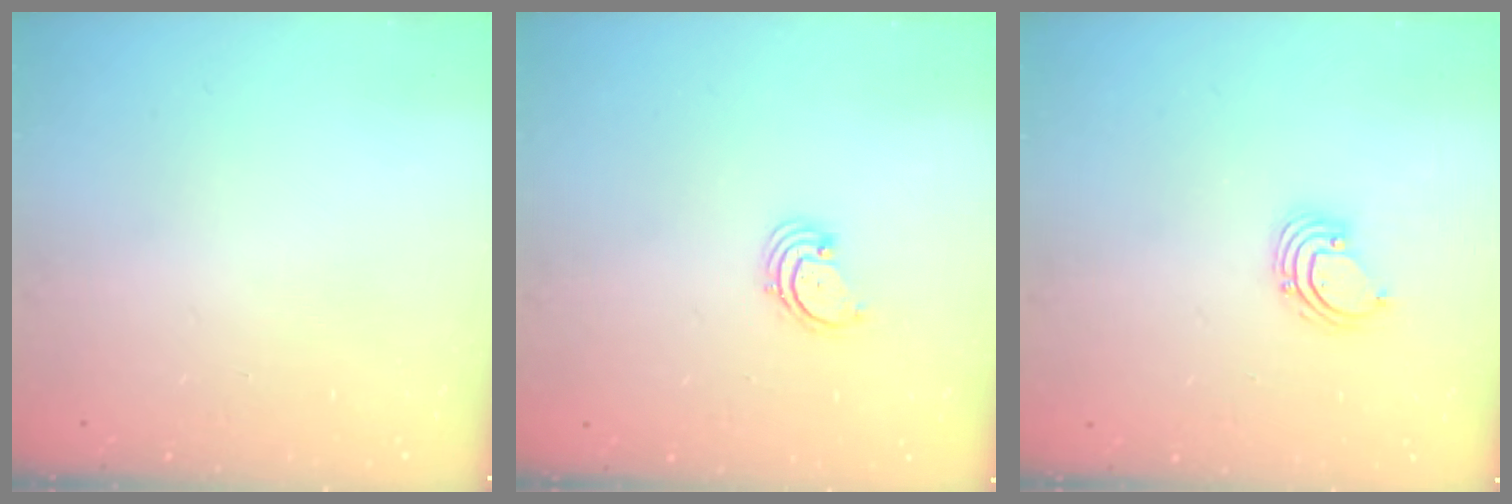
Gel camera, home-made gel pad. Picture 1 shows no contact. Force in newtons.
{"total": 1.7, "press": 1.7, "slide": 0.2}
{"total": 2.2, "press": 2.2, "slide": 0.2}